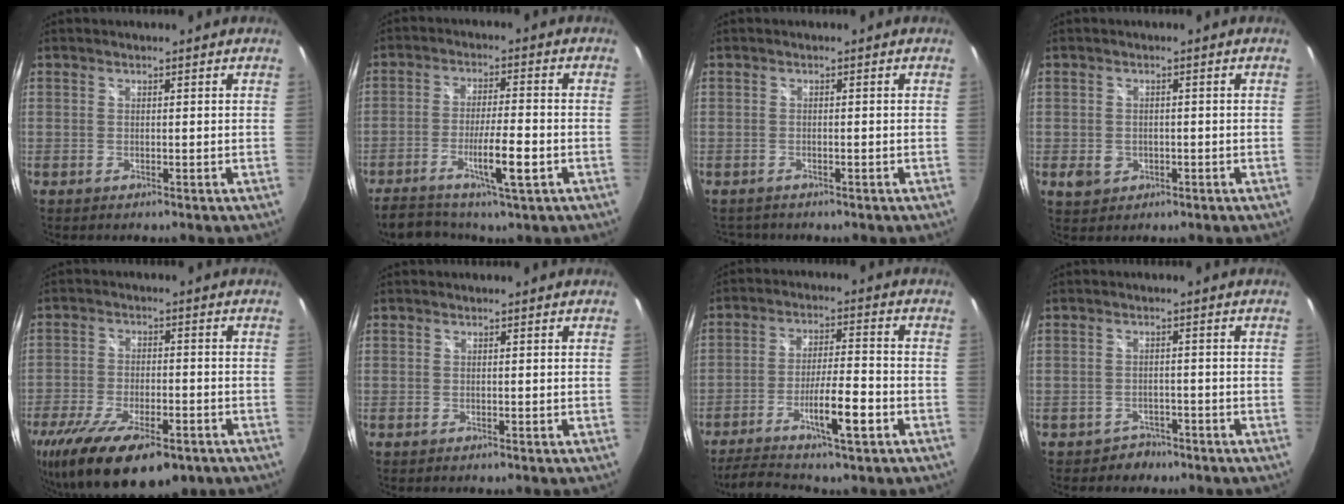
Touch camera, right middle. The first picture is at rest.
{"total": 9.8, "force": [-5.7, 2.1, 7.6], "torque": [-0.150, -0.002, -0.096]}
{"total": 2.5, "force": [-2.0, 1.2, 0.7], "torque": [-0.017, -0.009, -0.029]}
{"total": 3.7, "force": [-1.1, 3.1, 1.7], "torque": [-0.036, -0.001, -0.012]}
{"total": 20.0, "force": [-12.8, 7.9, 13.2], "torque": [-0.271, -0.060, -0.198]}
{"total": 0.0}
{"total": 11.1, "force": [-6.9, 1.7, 8.5], "torque": [-0.171, -0.001, -0.114]}
{"total": 3.6, "force": [-2.5, 2.5, -0.1], "torque": [-0.005, 0.008, -0.037]}